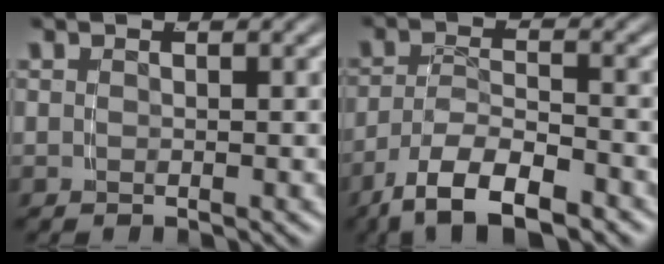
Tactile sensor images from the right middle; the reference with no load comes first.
{"total": 6.6, "force": [-4.3, 2.8, 4.2], "torque": [-0.075, -0.020, -0.060]}